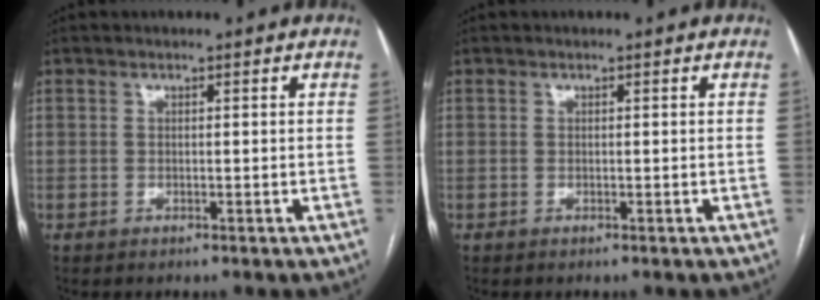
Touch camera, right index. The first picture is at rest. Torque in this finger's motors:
{"motor_torque": [0.00, 0.00, -0.02, 0.01]}